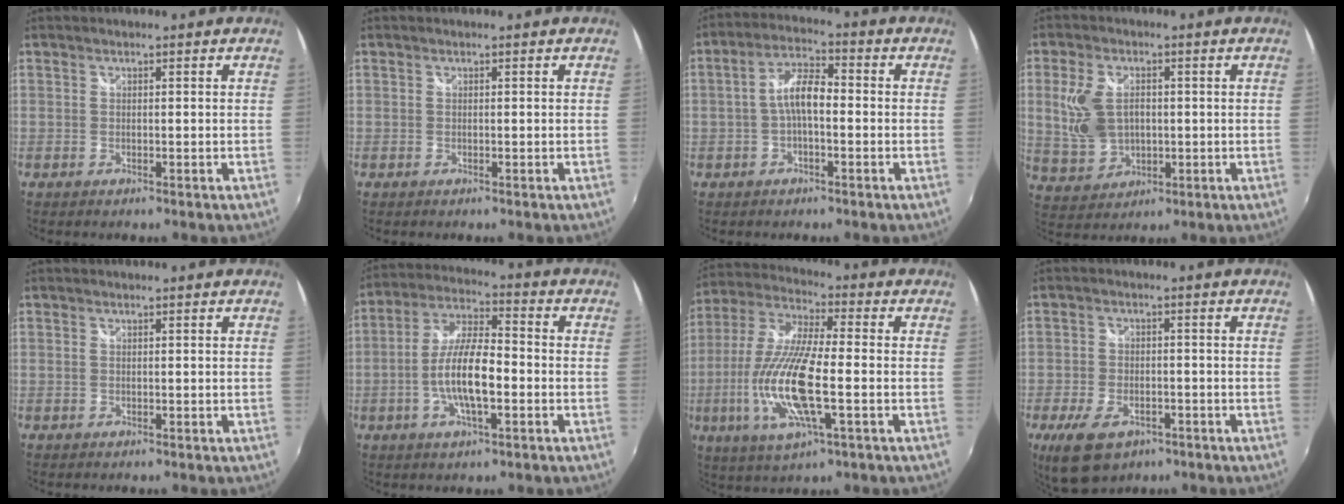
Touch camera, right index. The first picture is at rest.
{"total": 0.0}
{"total": 6.1, "force": [-1.1, 2.2, 5.6], "torque": [-0.112, 0.018, -0.020]}
{"total": 9.5, "force": [0.8, 6.4, 7.0], "torque": [-0.154, 0.006, 0.028]}
{"total": 0.0}
{"total": 10.5, "force": [-2.6, 3.0, 9.7], "torque": [-0.194, 0.004, -0.049]}
{"total": 17.4, "force": [-3.9, 4.4, 16.4], "torque": [-0.340, -0.015, -0.075]}
{"total": 10.1, "force": [-5.9, 5.6, 6.0], "torque": [-0.143, -0.022, -0.097]}